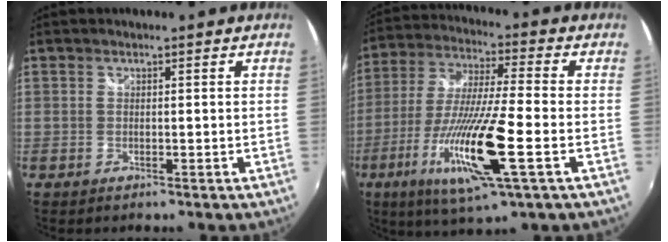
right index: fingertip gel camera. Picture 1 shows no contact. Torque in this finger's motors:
{"motor_torque": [1.78, 0.36, 1.05, 0.21]}